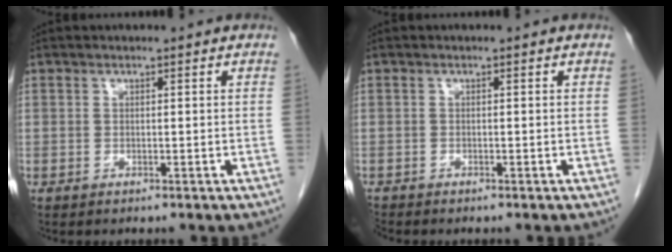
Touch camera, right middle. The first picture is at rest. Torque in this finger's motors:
{"motor_torque": [0.01, 0.00, 0.00, 0.01]}